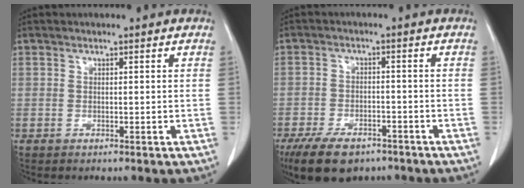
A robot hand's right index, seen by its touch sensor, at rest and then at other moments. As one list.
[{"total": 9.5, "force": [-6.9, 4.4, 4.8], "torque": [-0.084, -0.005, -0.111]}]